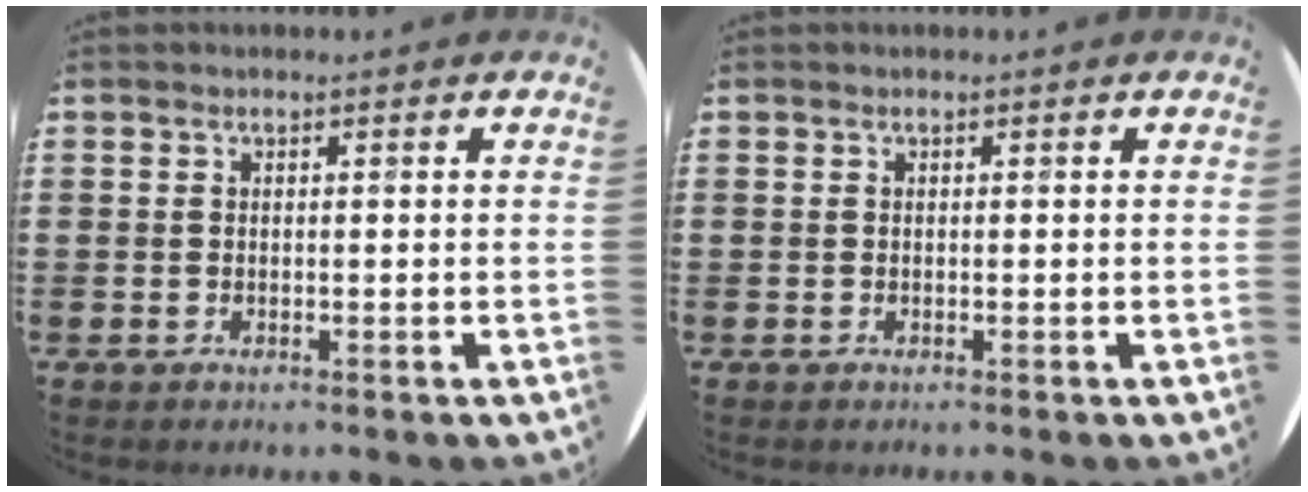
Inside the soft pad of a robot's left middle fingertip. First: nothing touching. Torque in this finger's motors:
{"motor_torque": [0.01, -0.01, 0.03, 0.02]}